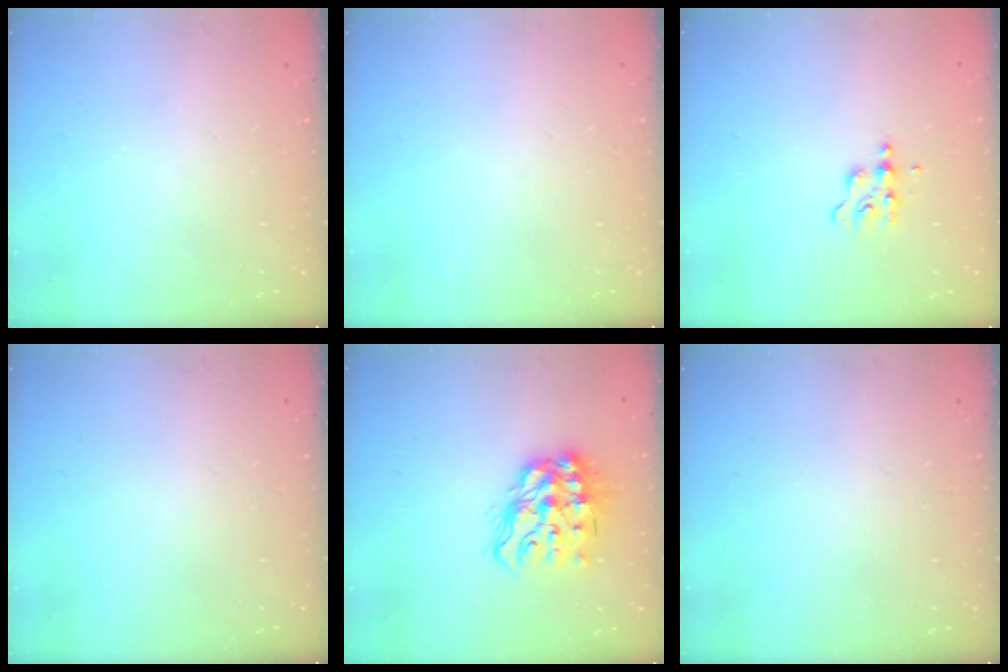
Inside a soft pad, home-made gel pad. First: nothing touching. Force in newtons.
{"total": 0.0}
{"total": 4.1, "press": 4.0, "slide": 0.4}
{"total": 0.0}
{"total": 14.8, "press": 14.8, "slide": 1.3}
{"total": 0.0}